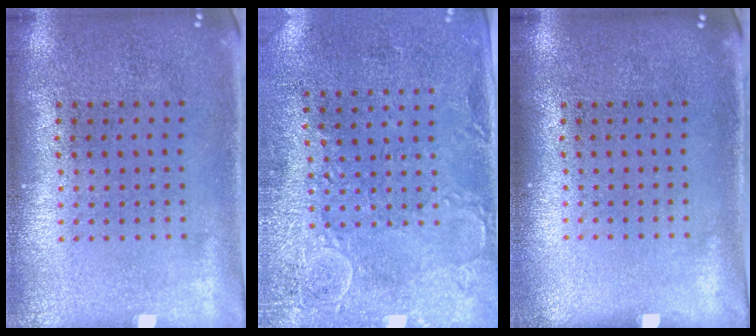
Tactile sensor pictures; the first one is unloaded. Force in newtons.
{"total": 2.9, "press": 2.4, "slide": 1.6}
{"total": 0.0}